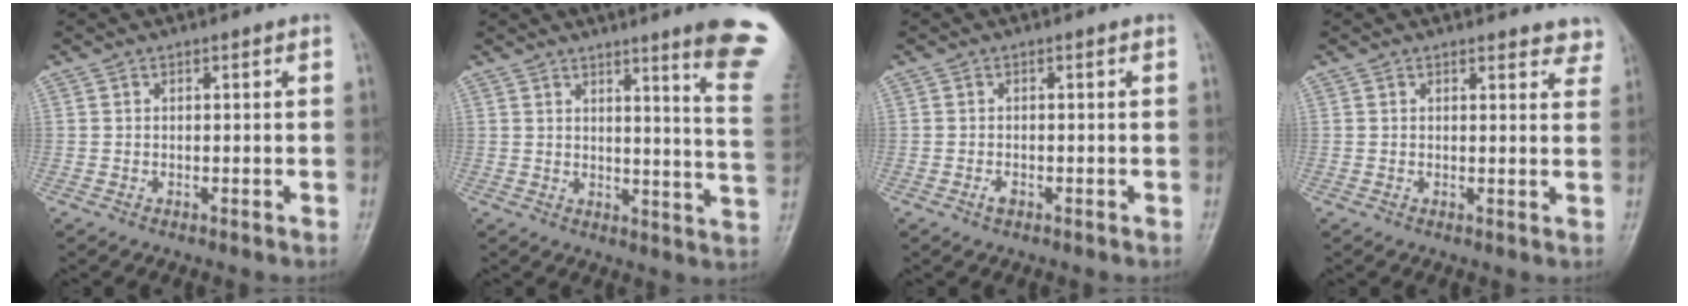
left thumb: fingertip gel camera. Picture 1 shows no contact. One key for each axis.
{"total": 14.8, "fx": 9.9, "fy": 0.1, "fz": 11.0, "tx": -0.116, "ty": -0.075, "tz": 0.107}
{"total": 1.2, "fx": -0.6, "fy": 0.6, "fz": 0.8, "tx": -0.013, "ty": 0.002, "tz": -0.012}
{"total": 4.5, "fx": 4.2, "fy": 1.6, "fz": 0.8, "tx": 0.024, "ty": -0.021, "tz": 0.028}